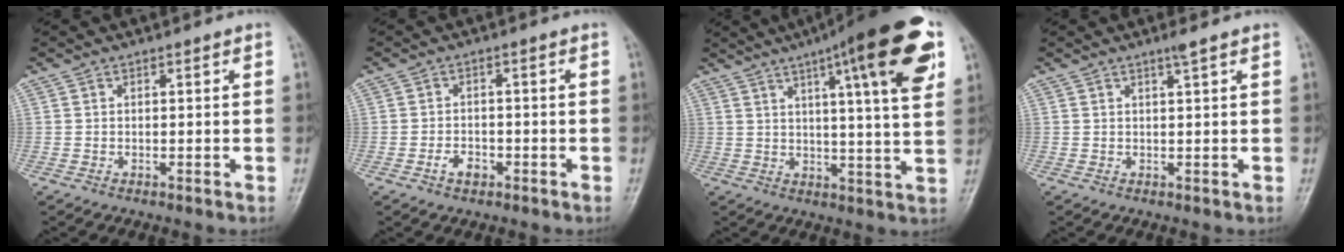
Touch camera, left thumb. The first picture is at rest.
{"total": 2.9, "force": [-1.7, 1.9, 1.5], "torque": [-0.022, 0.012, -0.027]}
{"total": 18.9, "force": [8.8, 3.0, 16.4], "torque": [-0.216, -0.016, 0.118]}
{"total": 1.4, "force": [1.0, -0.2, 1.1], "torque": [-0.020, -0.006, 0.018]}